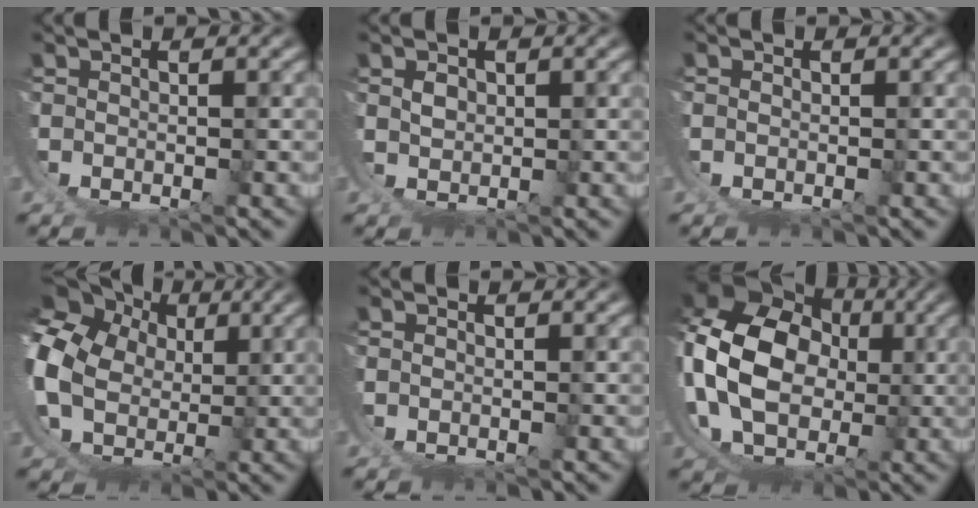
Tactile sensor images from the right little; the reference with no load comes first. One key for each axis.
{"total": 2.1, "fx": 2.0, "fy": -0.7, "fz": -0.1, "tx": 0.002, "ty": 0.006, "tz": 0.037}
{"total": 0.6, "fx": -0.1, "fy": 0.5, "fz": 0.3, "tx": -0.008, "ty": -0.002, "tz": -0.001}
{"total": 15.2, "fx": 3.9, "fy": 13.0, "fz": 6.9, "tx": -0.188, "ty": -0.024, "tz": 0.058}
{"total": 0.0}
{"total": 15.9, "fx": 3.5, "fy": 12.4, "fz": 9.3, "tx": -0.243, "ty": -0.044, "tz": 0.075}